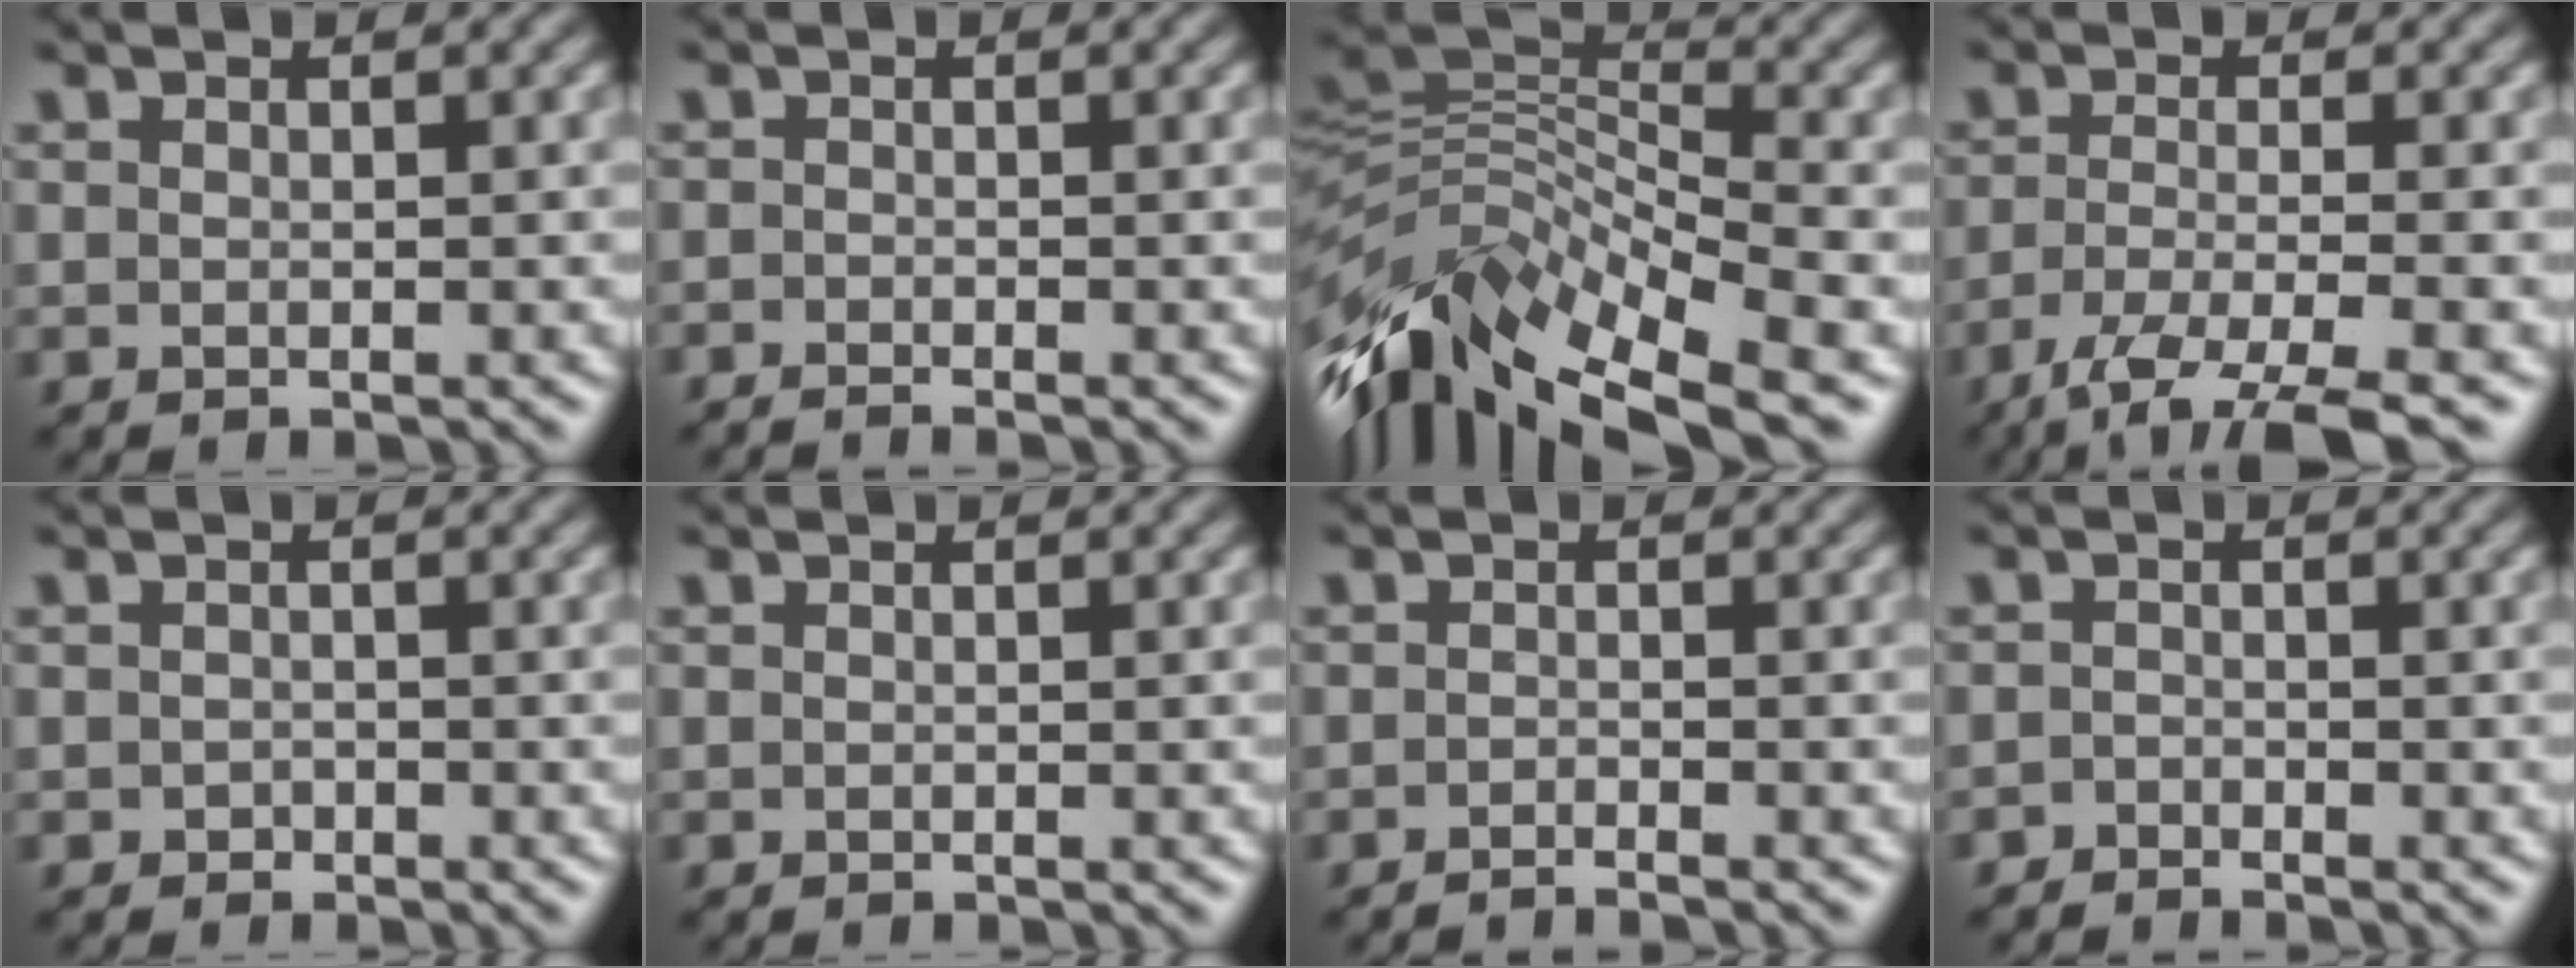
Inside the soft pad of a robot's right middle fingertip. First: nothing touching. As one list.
[{"total": 1.3, "force": [-1.2, 0.0, 0.5], "torque": [-0.006, -0.007, -0.026]}, {"total": 11.2, "force": [-6.1, 4.4, 8.3], "torque": [-0.161, 0.016, -0.115]}, {"total": 6.4, "force": [-4.3, 1.4, 4.6], "torque": [-0.075, -0.008, -0.085]}, {"total": 0.6, "force": [-0.3, 0.5, 0.1], "torque": [0.000, -0.004, -0.005]}, {"total": 0.0}, {"total": 1.3, "force": [-1.1, 0.1, 0.6], "torque": [-0.001, -0.002, -0.025]}, {"total": 1.3, "force": [-1.3, 0.2, 0.0], "torque": [0.004, -0.003, -0.029]}]